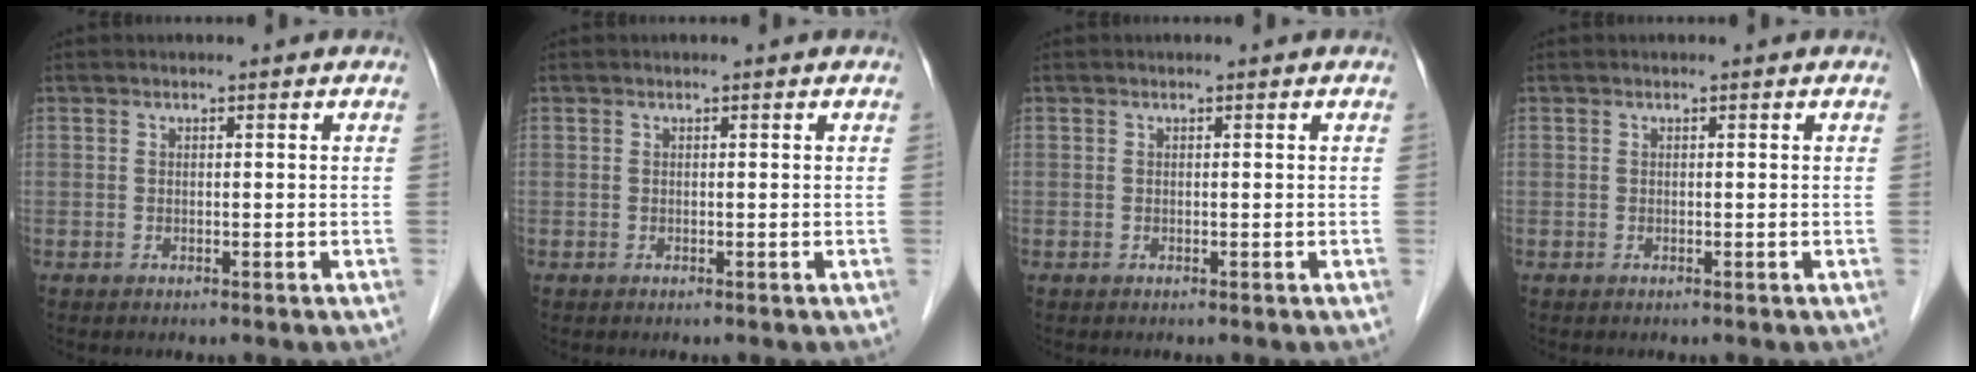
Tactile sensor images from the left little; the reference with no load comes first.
{"total": 0.0}
{"total": 0.0}
{"total": 0.0}